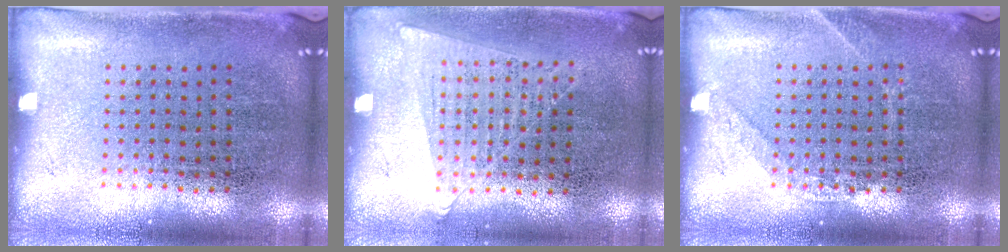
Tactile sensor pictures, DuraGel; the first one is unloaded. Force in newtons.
{"total": 1.0, "press": 0.9, "slide": 0.4}
{"total": 1.2, "press": 1.2, "slide": 0.2}